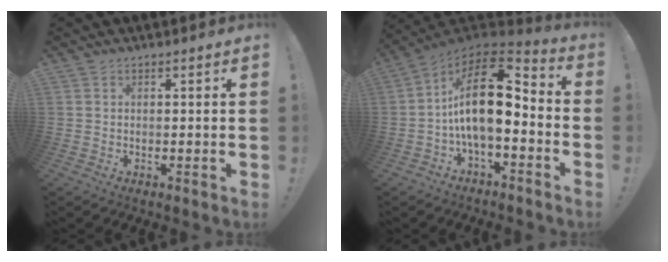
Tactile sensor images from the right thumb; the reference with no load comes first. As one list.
[{"total": 18.2, "force": [1.2, 8.6, 15.9], "torque": [-0.281, -0.002, 0.023]}]